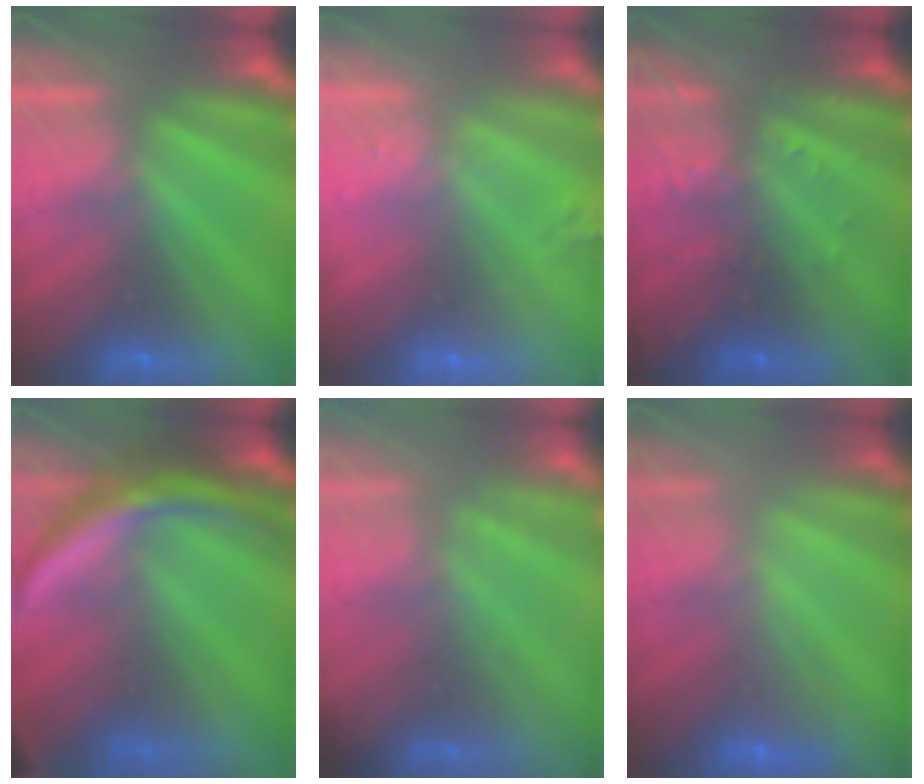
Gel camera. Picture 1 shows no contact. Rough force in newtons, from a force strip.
{"total": 2.6}
{"total": 2.9}
{"total": 9.9}
{"total": 2.7}
{"total": 2.1}